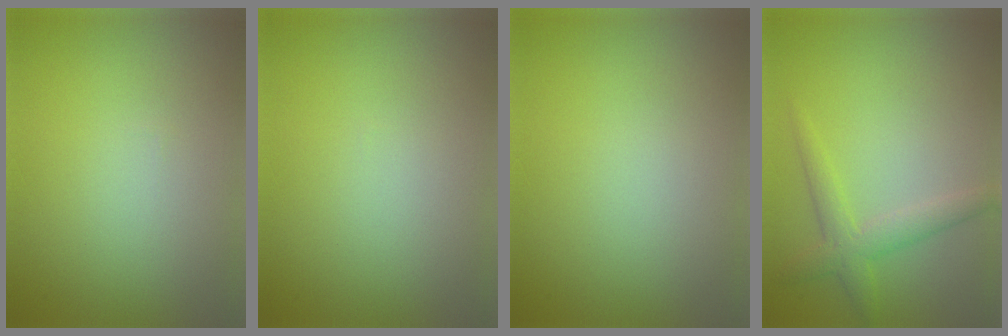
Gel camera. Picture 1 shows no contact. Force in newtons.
{"total": 0.0}
{"total": 0.0}
{"total": 2.8, "press": 2.8, "slide": 0.0}